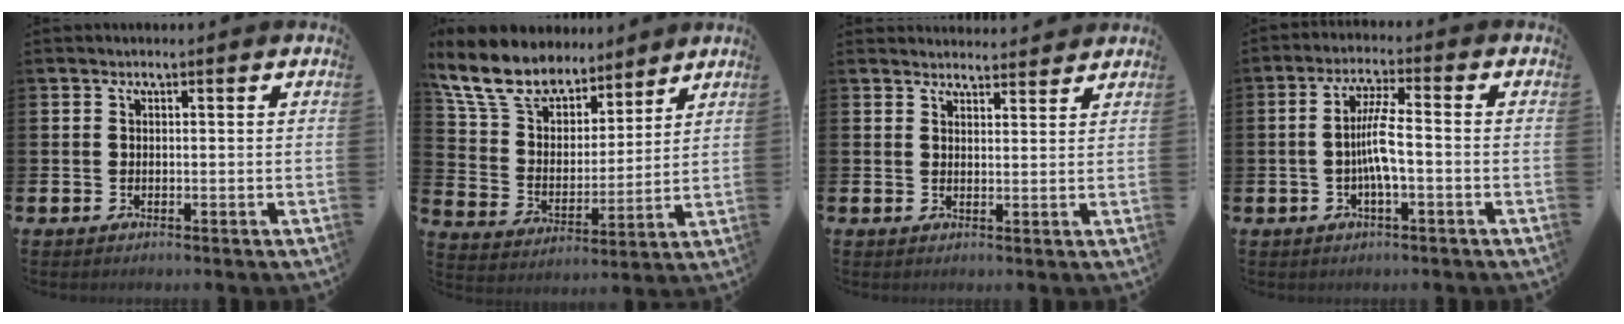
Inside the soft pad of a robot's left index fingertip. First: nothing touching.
{"total": 11.2, "force": [9.9, 4.2, 2.9], "torque": [-0.117, -0.055, 0.185]}
{"total": 2.9, "force": [2.9, 0.4, -0.2], "torque": [0.006, -0.018, 0.051]}
{"total": 5.3, "force": [-0.9, 1.0, 5.1], "torque": [-0.096, 0.003, -0.022]}